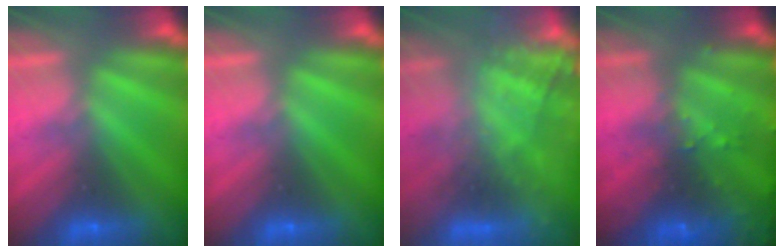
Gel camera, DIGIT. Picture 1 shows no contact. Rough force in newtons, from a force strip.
{"total": 0.0}
{"total": 8.8}
{"total": 9.3}